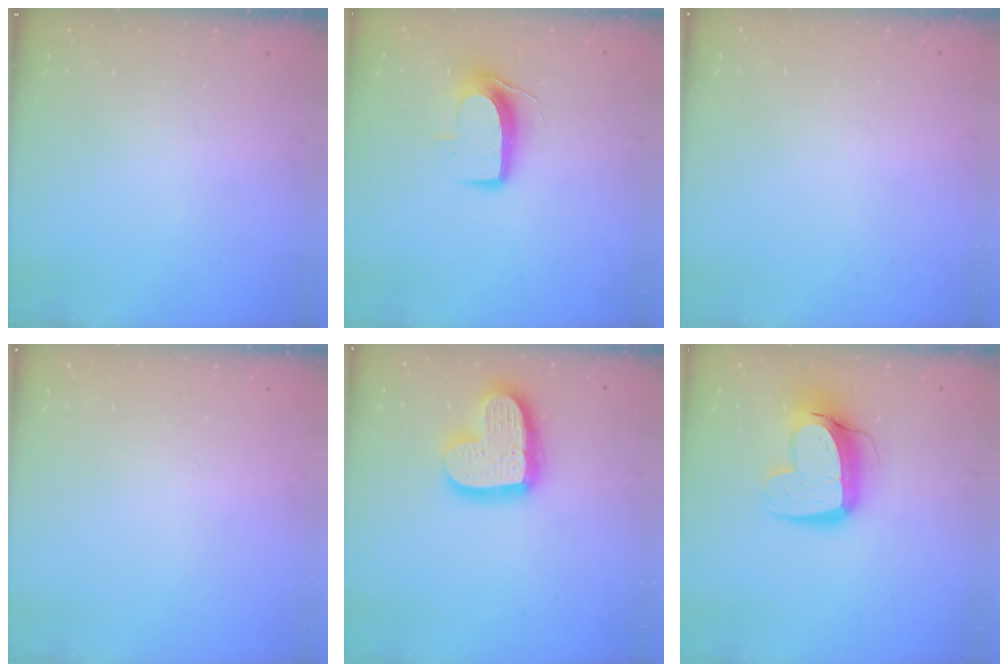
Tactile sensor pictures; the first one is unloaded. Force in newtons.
{"total": 8.8, "press": 8.7, "slide": 0.6}
{"total": 0.0}
{"total": 0.0}
{"total": 17.2, "press": 17.1, "slide": 1.4}
{"total": 13.5, "press": 13.4, "slide": 1.4}